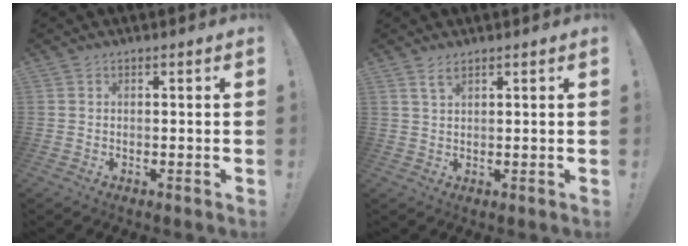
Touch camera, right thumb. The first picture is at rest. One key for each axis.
{"total": 2.6, "fx": 1.7, "fy": 0.4, "fz": 1.9, "tx": -0.039, "ty": -0.004, "tz": 0.030}